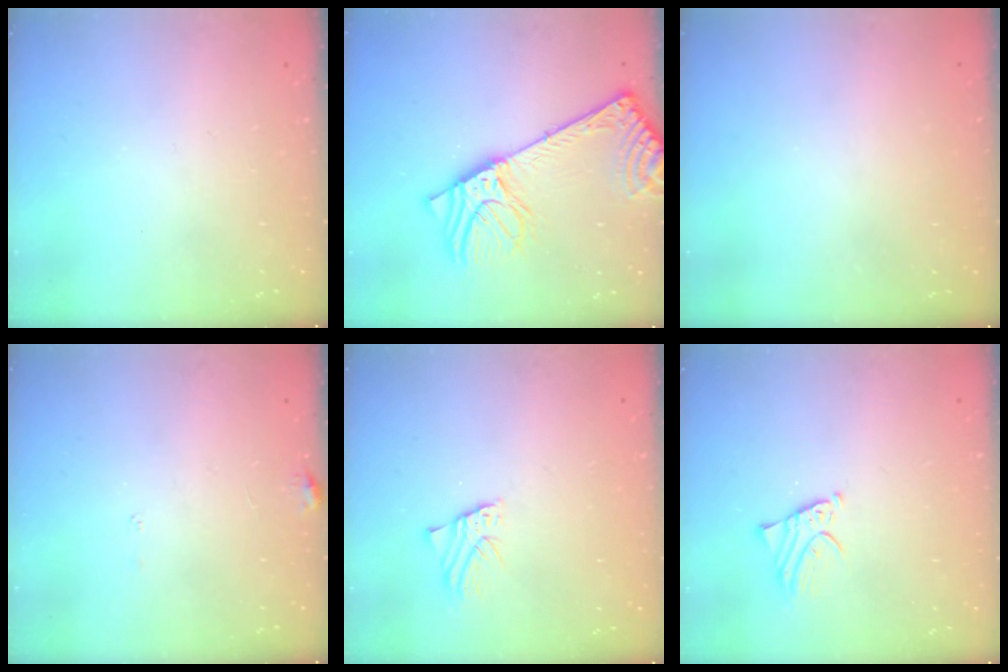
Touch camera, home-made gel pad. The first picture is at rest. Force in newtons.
{"total": 14.7, "press": 14.3, "slide": 3.6}
{"total": 0.5, "press": 0.5, "slide": 0.1}
{"total": 6.1, "press": 6.1, "slide": 0.5}
{"total": 1.5, "press": 1.5, "slide": 0.0}
{"total": 2.1, "press": 2.1, "slide": 0.2}